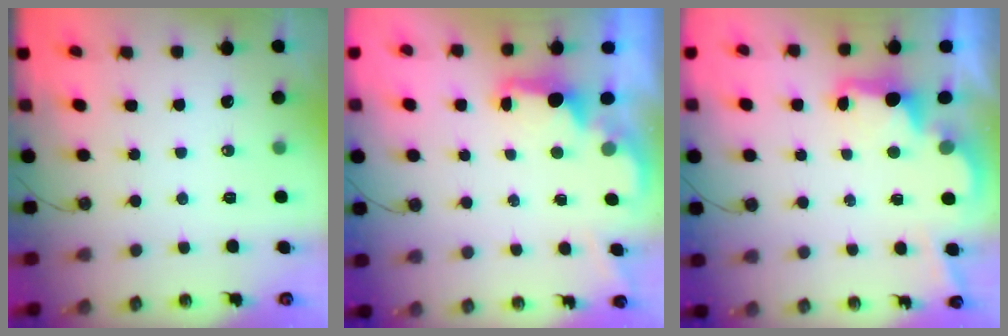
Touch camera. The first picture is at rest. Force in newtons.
{"total": 1.8, "press": 1.6, "slide": 0.7}
{"total": 2.7, "press": 2.6, "slide": 0.8}